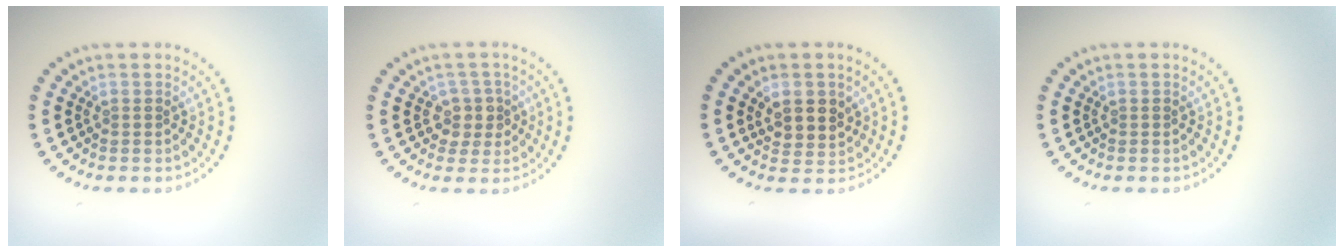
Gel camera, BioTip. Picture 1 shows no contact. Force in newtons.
{"total": 2.3, "press": 2.1, "slide": 0.9}
{"total": 2.7, "press": 2.5, "slide": 1.0}
{"total": 0.0}